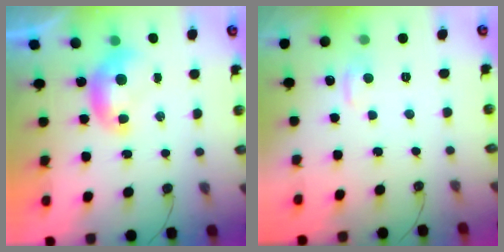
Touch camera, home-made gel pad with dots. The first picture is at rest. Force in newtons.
{"total": 0.8, "press": 0.1, "slide": 0.8}